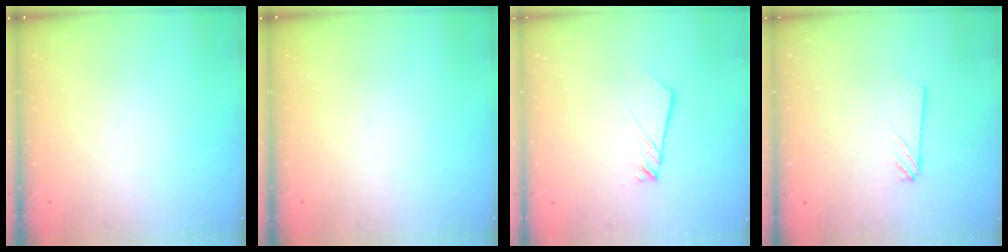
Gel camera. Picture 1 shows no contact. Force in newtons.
{"total": 0.0}
{"total": 2.7, "press": 2.6, "slide": 0.3}
{"total": 2.4, "press": 2.4, "slide": 0.3}